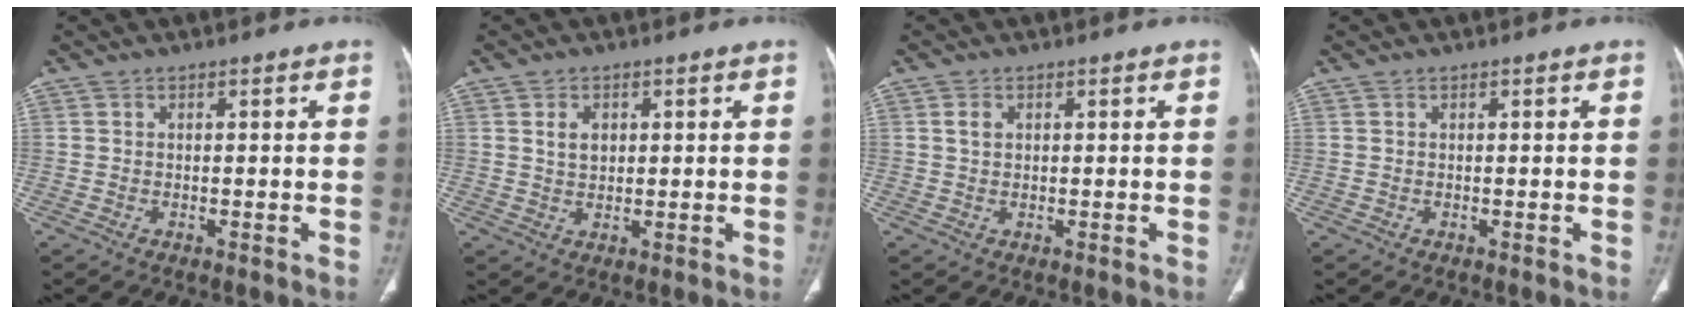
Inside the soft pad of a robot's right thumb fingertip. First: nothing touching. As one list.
[{"total": 3.3, "force": [1.0, 2.3, 2.2], "torque": [-0.025, -0.005, 0.020]}, {"total": 1.7, "force": [0.6, 1.2, 1.1], "torque": [-0.017, 0.000, 0.012]}, {"total": 0.0}]